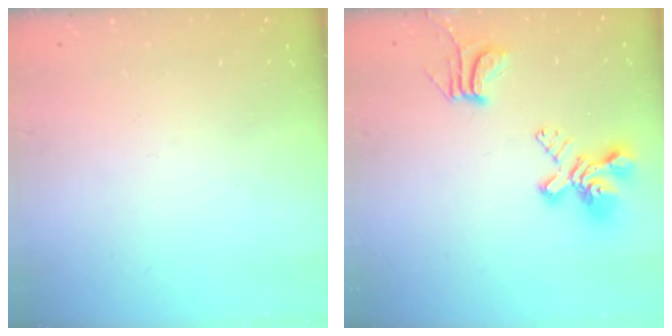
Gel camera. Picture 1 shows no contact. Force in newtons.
{"total": 6.7, "press": 6.5, "slide": 1.5}